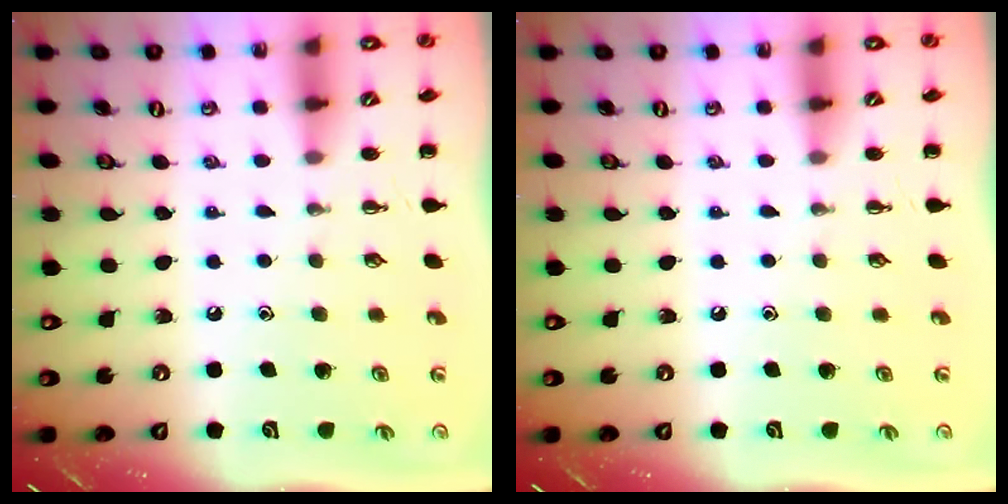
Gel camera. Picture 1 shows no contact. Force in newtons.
{"total": 0.0}